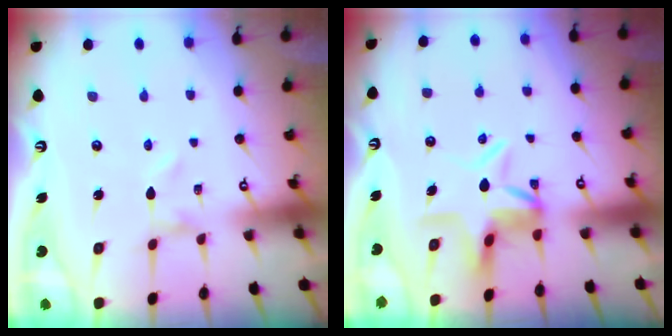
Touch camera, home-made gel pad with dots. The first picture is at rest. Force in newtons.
{"total": 7.3, "press": 6.9, "slide": 2.4}